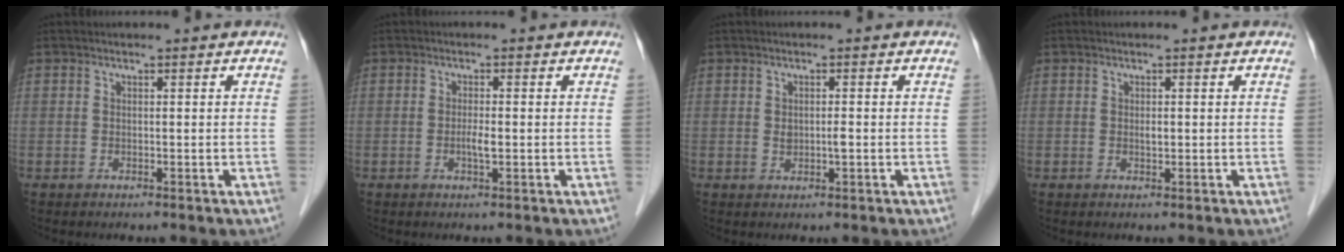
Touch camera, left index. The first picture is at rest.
{"total": 1.7, "force": [-0.4, 0.2, 1.6], "torque": [-0.031, -0.002, -0.007]}
{"total": 1.5, "force": [-0.1, 0.6, 1.4], "torque": [-0.027, -0.002, 0.001]}
{"total": 0.7, "force": [0.1, 0.3, 0.6], "torque": [-0.010, -0.001, -0.001]}